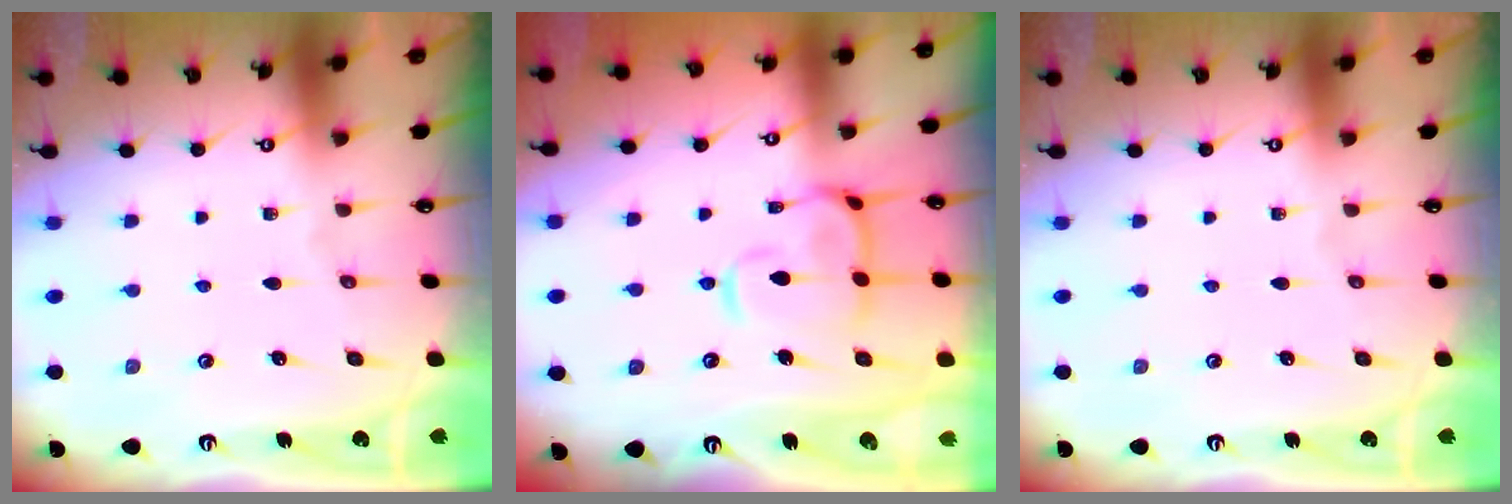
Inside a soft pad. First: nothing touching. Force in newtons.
{"total": 7.8, "press": 7.7, "slide": 1.3}
{"total": 0.0}